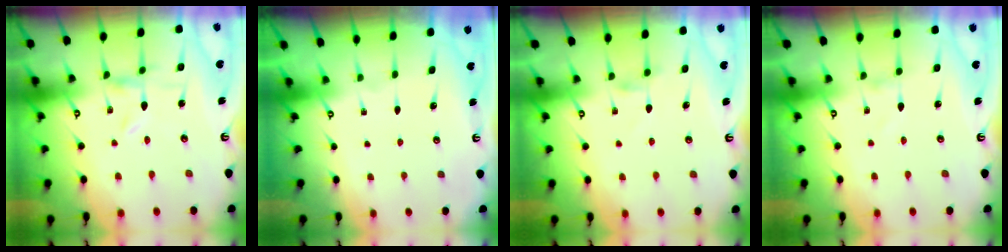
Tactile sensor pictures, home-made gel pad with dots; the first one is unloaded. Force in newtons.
{"total": 0.0}
{"total": 2.4, "press": 2.4, "slide": 0.4}
{"total": 1.4, "press": 1.4, "slide": 0.0}